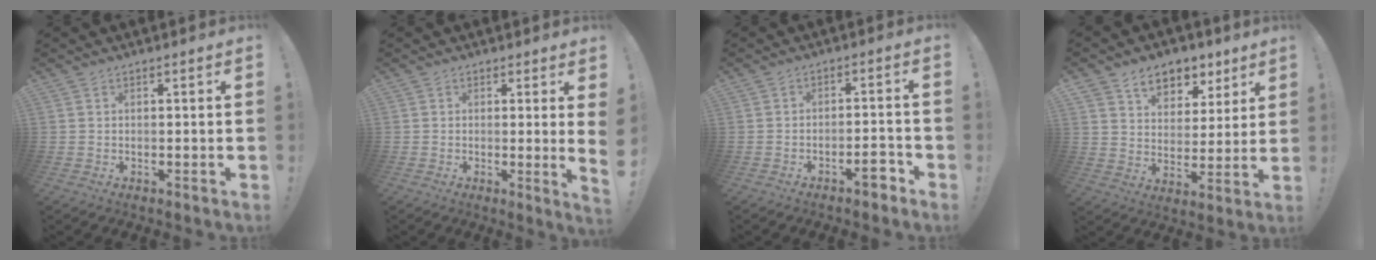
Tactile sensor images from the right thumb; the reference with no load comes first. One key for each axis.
{"total": 3.2, "fx": 0.7, "fy": -0.4, "fz": 3.1, "tx": -0.040, "ty": -0.017, "tz": 0.009}
{"total": 5.0, "fx": -3.5, "fy": 1.2, "fz": 3.3, "tx": -0.046, "ty": 0.018, "tz": -0.062}
{"total": 10.1, "fx": 6.7, "fy": 6.8, "fz": 3.2, "tx": -0.047, "ty": -0.043, "tz": 0.129}